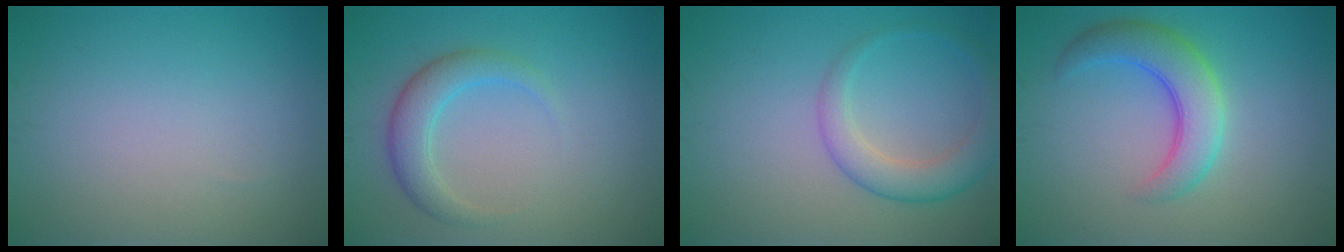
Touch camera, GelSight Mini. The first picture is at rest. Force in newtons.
{"total": 3.1, "press": 3.1, "slide": 0.1}
{"total": 2.9, "press": 2.8, "slide": 0.1}
{"total": 5.0, "press": 5.0, "slide": 0.2}